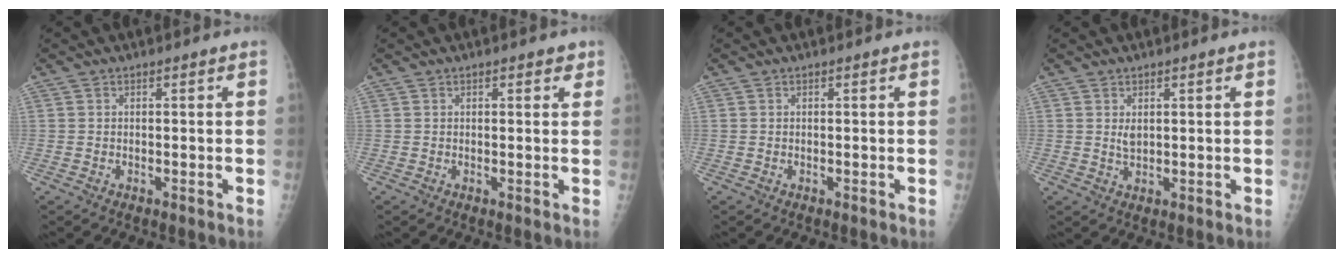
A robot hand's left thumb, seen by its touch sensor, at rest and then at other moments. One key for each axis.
{"total": 2.1, "fx": 1.3, "fy": 1.1, "fz": 1.4, "tx": -0.007, "ty": -0.003, "tz": 0.013}
{"total": 0.0}
{"total": 2.2, "fx": 0.8, "fy": 1.2, "fz": 1.7, "tx": -0.023, "ty": -0.007, "tz": 0.017}